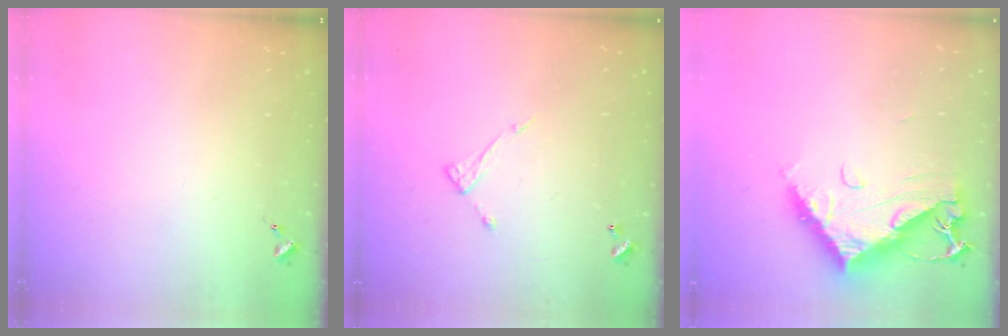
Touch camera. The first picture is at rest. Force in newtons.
{"total": 7.0, "press": 7.0, "slide": 0.4}
{"total": 11.6, "press": 11.6, "slide": 1.1}